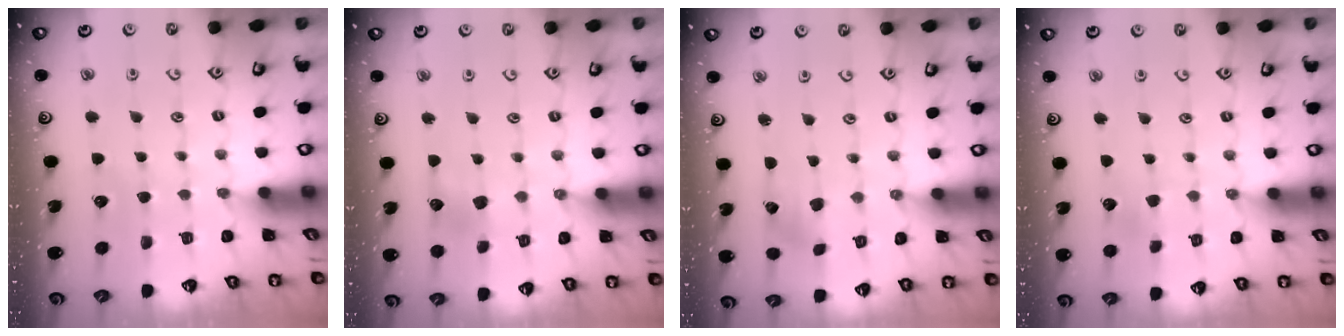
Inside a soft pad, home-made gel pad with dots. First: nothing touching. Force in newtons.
{"total": 5.8, "press": 5.8, "slide": 0.6}
{"total": 3.6, "press": 3.5, "slide": 0.4}
{"total": 1.7, "press": 1.7, "slide": 0.1}